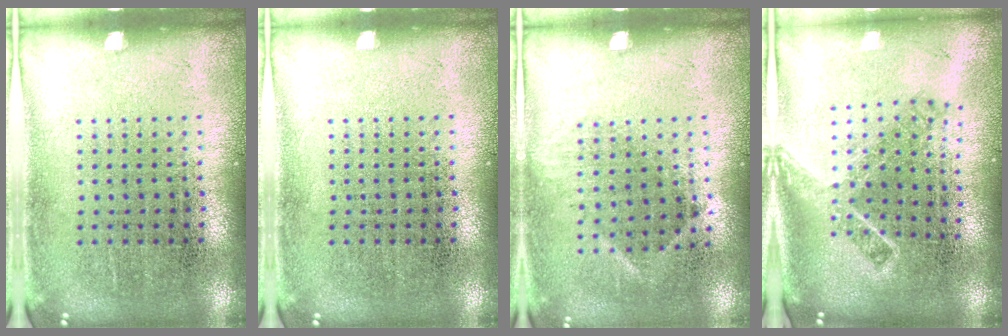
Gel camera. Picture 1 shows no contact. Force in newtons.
{"total": 0.0}
{"total": 1.1, "press": 0.9, "slide": 0.7}
{"total": 1.9, "press": 1.3, "slide": 1.4}